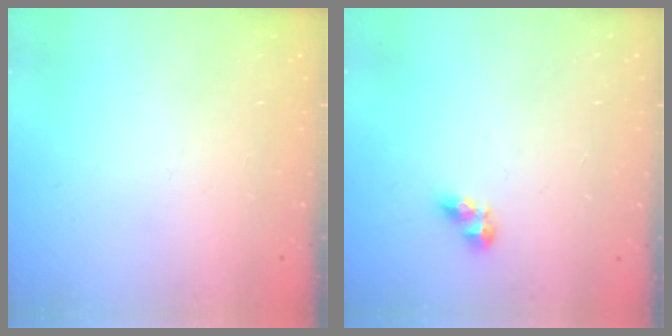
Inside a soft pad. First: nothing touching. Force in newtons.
{"total": 5.7, "press": 5.7, "slide": 0.6}